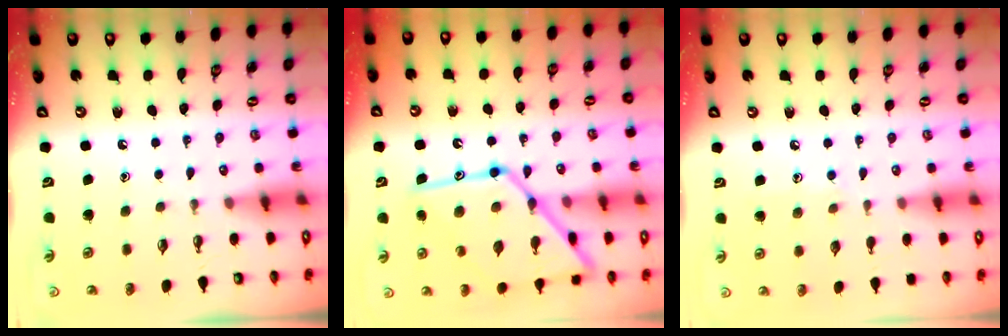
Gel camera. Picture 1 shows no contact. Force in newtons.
{"total": 21.4, "press": 21.3, "slide": 1.6}
{"total": 6.5, "press": 6.5, "slide": 0.7}